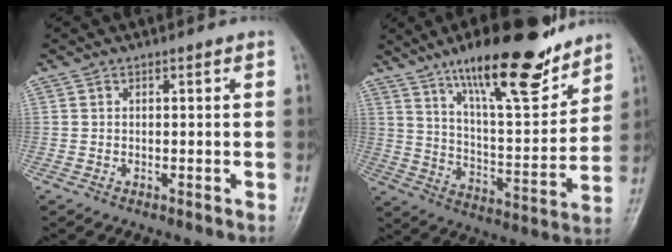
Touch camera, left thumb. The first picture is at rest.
{"total": 21.0, "force": [14.6, 5.5, 14.0], "torque": [-0.183, -0.077, 0.238]}